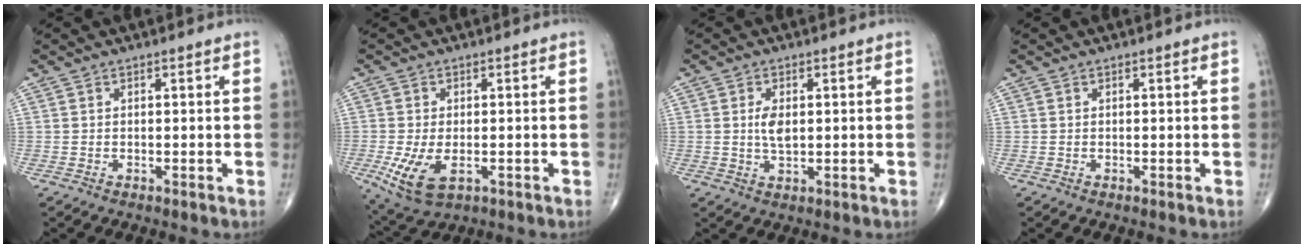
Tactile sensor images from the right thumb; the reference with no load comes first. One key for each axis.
{"total": 8.4, "fx": -2.3, "fy": 4.4, "fz": 6.7, "tx": -0.138, "ty": -0.012, "tz": -0.031}
{"total": 3.9, "fx": 0.5, "fy": 1.9, "fz": 3.3, "tx": -0.062, "ty": -0.007, "tz": 0.011}
{"total": 0.0}